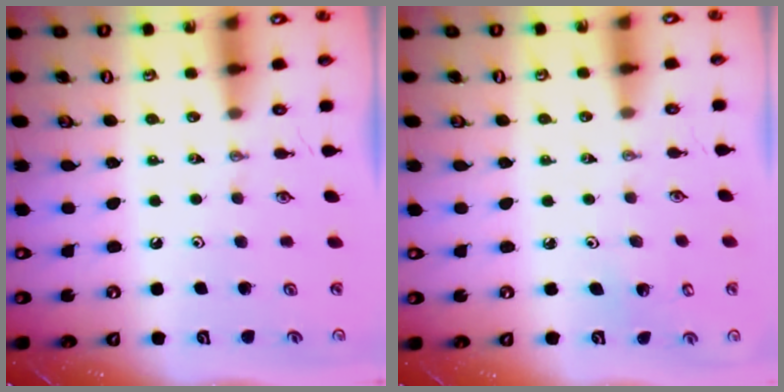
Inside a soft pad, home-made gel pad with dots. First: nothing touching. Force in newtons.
{"total": 2.3, "press": 2.3, "slide": 0.1}